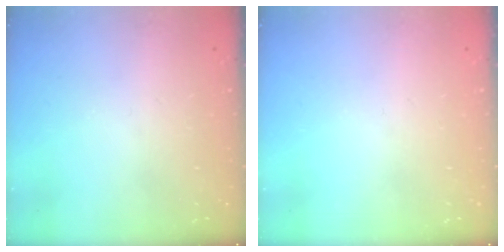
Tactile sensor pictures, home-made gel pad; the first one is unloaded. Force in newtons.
{"total": 0.0}